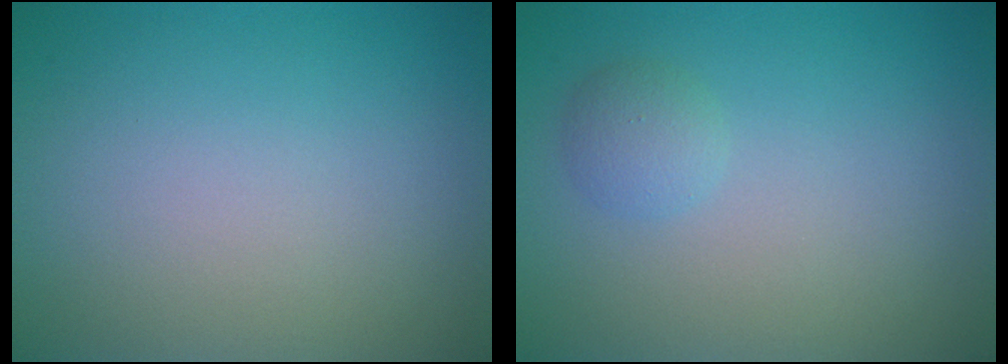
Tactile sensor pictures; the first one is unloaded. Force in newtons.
{"total": 1.4, "press": 1.4, "slide": 0.1}